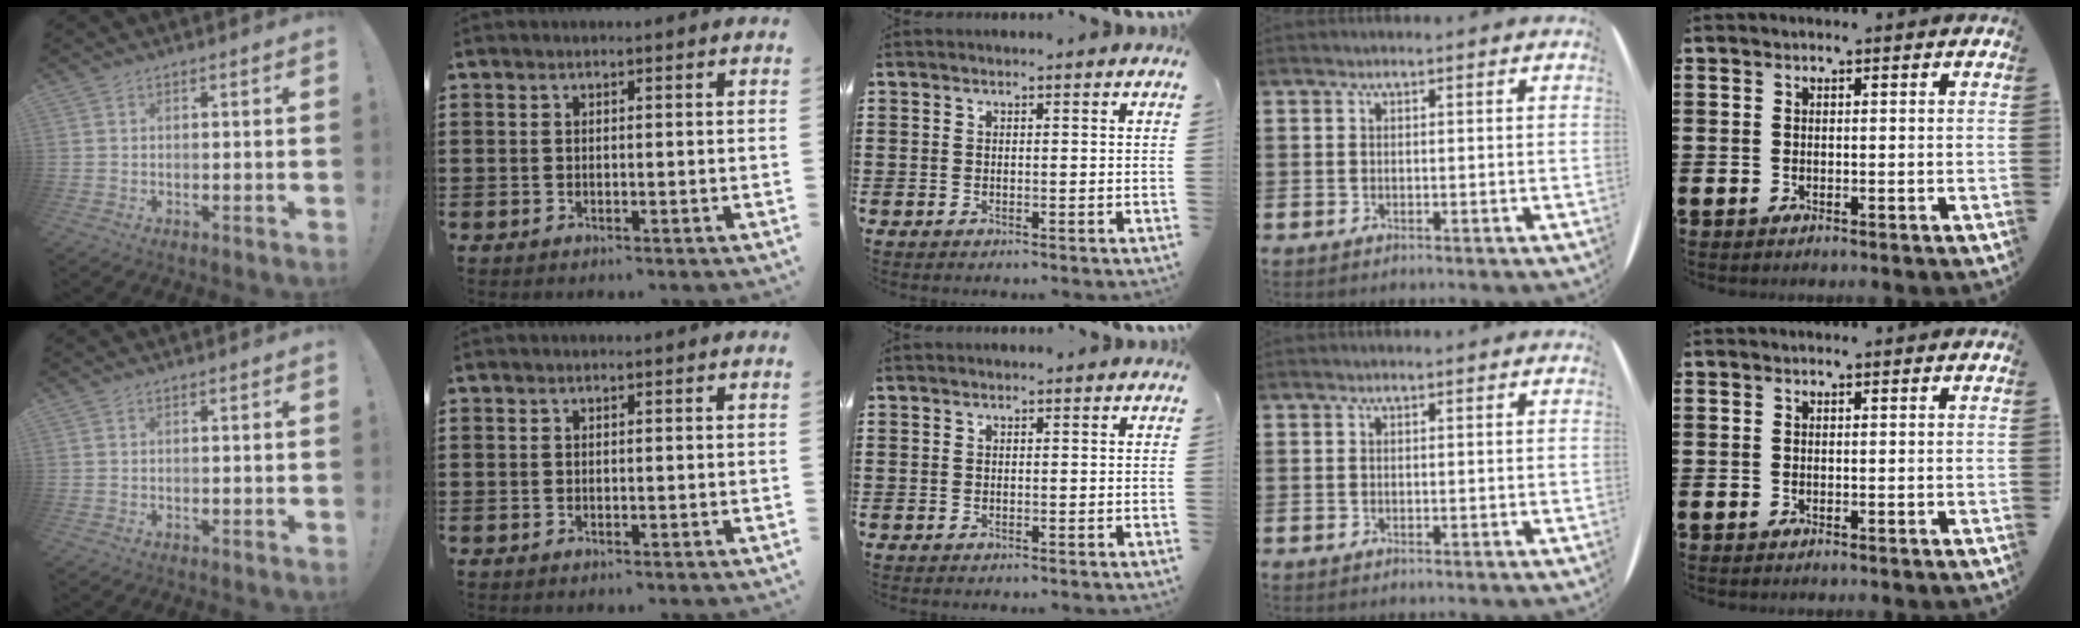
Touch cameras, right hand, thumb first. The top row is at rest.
{}